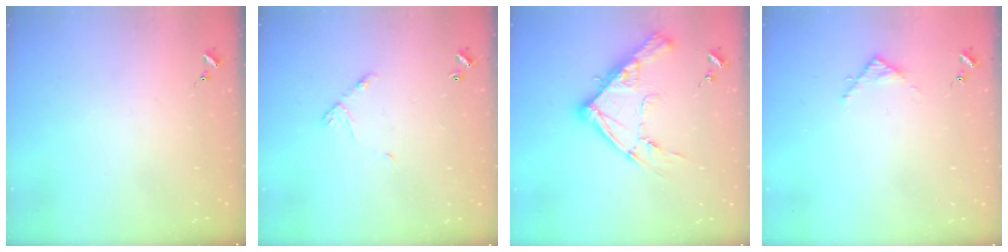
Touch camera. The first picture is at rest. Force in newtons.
{"total": 6.2, "press": 6.2, "slide": 0.4}
{"total": 16.4, "press": 16.3, "slide": 1.4}
{"total": 3.1, "press": 3.1, "slide": 0.4}